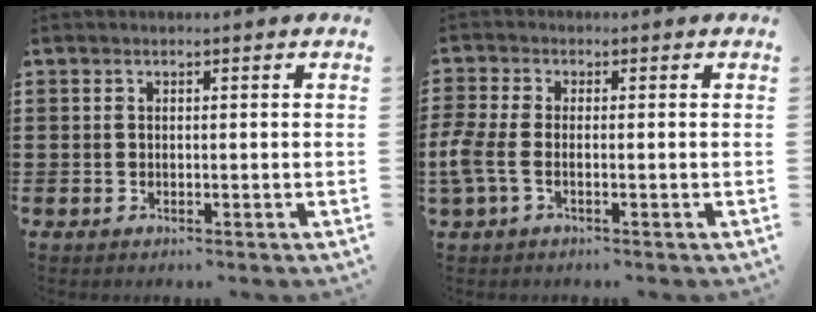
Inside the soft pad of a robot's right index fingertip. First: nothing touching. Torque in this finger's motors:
{"motor_torque": [1.46, 0.68, 0.56, 0.15]}